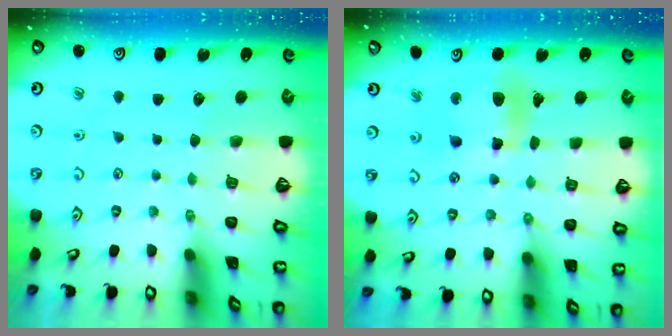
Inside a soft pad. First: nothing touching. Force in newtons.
{"total": 12.7, "press": 12.5, "slide": 1.7}